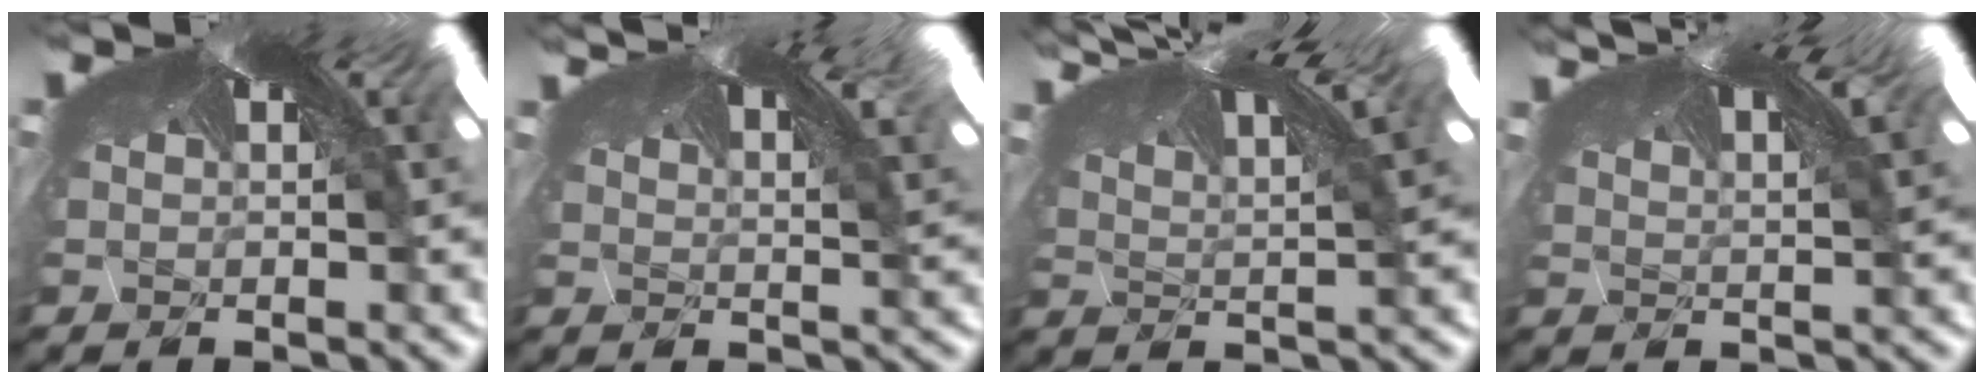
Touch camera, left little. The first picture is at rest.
{"total": 1.7, "force": [1.7, -0.2, 0.1], "torque": [-0.032, 0.013, 0.014]}
{"total": 1.9, "force": [-0.1, 0.3, 1.9], "torque": [-0.034, 0.000, 0.014]}
{"total": 1.7, "force": [1.0, 0.3, 1.3], "torque": [-0.040, 0.007, 0.018]}